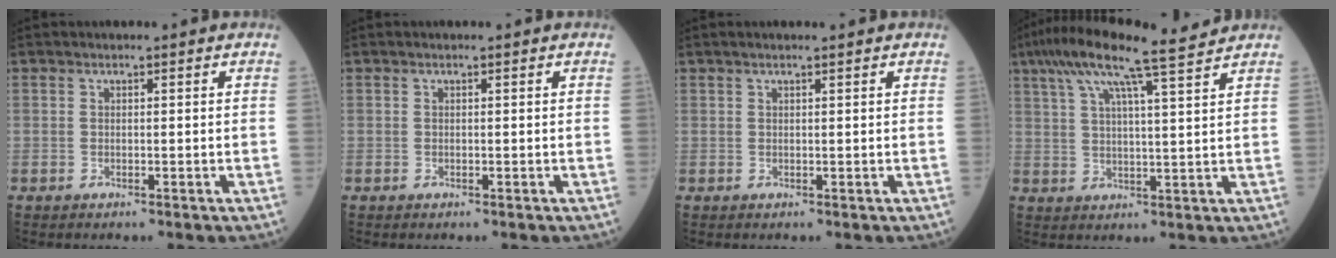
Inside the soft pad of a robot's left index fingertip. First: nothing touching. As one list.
[{"total": 0.0}, {"total": 1.8, "force": [1.3, -0.1, 1.1], "torque": [-0.018, 0.013, 0.021]}, {"total": 11.8, "force": [9.1, -0.5, 7.5], "torque": [-0.136, 0.030, 0.139]}]